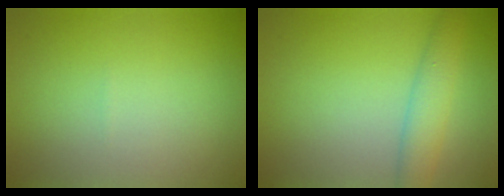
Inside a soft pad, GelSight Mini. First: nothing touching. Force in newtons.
{"total": 3.2, "press": 3.1, "slide": 0.2}